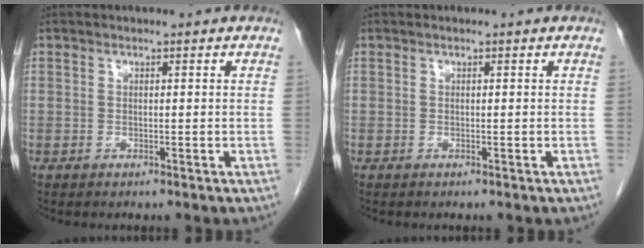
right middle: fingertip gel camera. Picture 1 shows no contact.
{"total": 0.0}